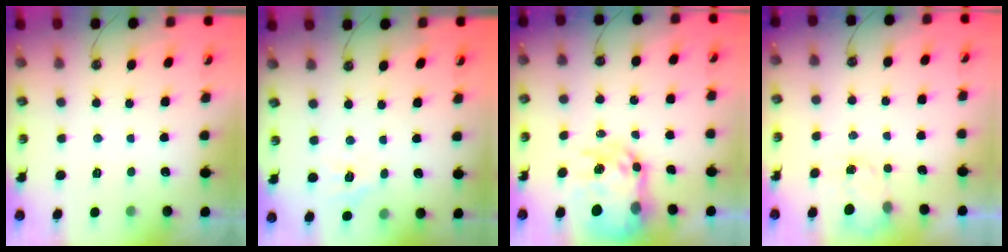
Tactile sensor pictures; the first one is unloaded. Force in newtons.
{"total": 5.5, "press": 5.5, "slide": 0.5}
{"total": 12.4, "press": 12.4, "slide": 1.1}
{"total": 1.5, "press": 1.5, "slide": 0.2}